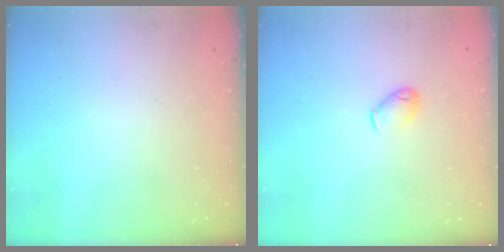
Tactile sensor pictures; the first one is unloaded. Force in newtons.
{"total": 6.2, "press": 6.0, "slide": 1.3}